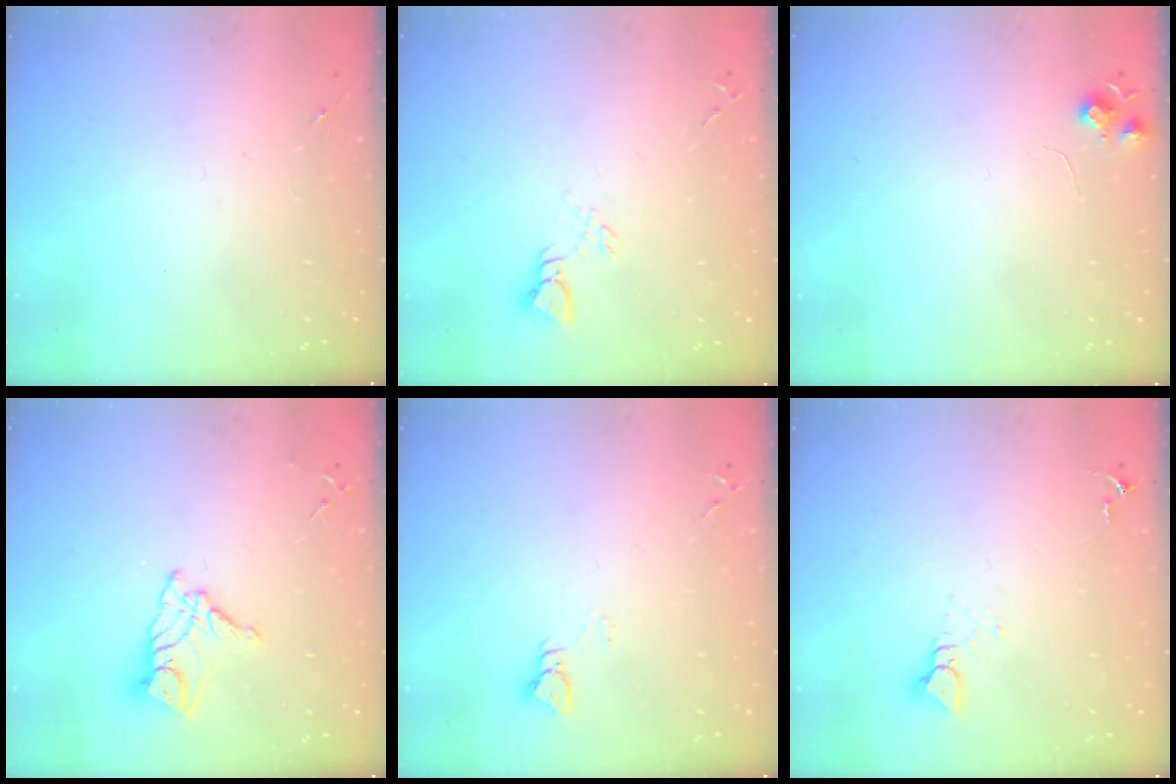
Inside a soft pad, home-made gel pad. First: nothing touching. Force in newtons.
{"total": 3.6, "press": 3.5, "slide": 0.3}
{"total": 6.5, "press": 6.5, "slide": 0.8}
{"total": 11.3, "press": 11.2, "slide": 1.1}
{"total": 2.9, "press": 2.9, "slide": 0.3}
{"total": 3.9, "press": 3.9, "slide": 0.4}